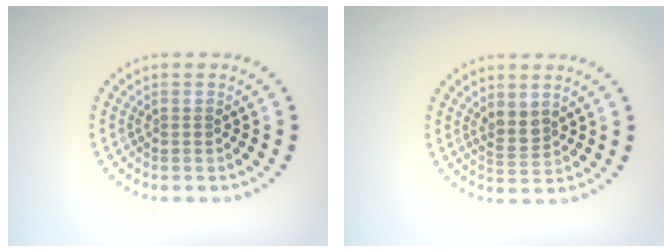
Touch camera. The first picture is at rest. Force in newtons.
{"total": 1.7, "press": 1.5, "slide": 0.9}